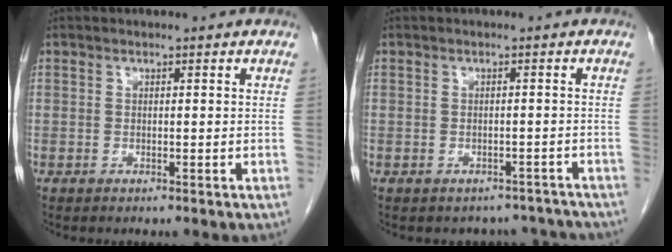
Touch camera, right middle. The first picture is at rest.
{"total": 5.5, "force": [-4.9, 2.5, -0.3], "torque": [0.010, 0.017, -0.048]}